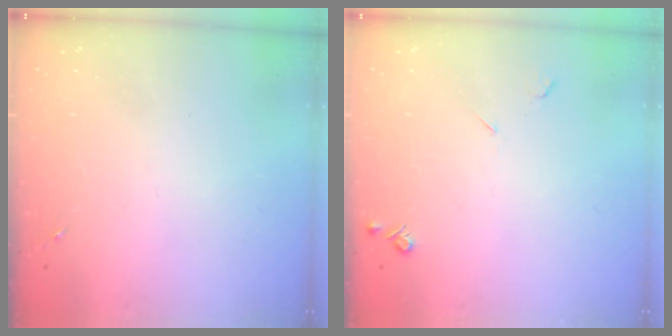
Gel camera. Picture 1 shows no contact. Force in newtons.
{"total": 4.0, "press": 3.9, "slide": 0.7}